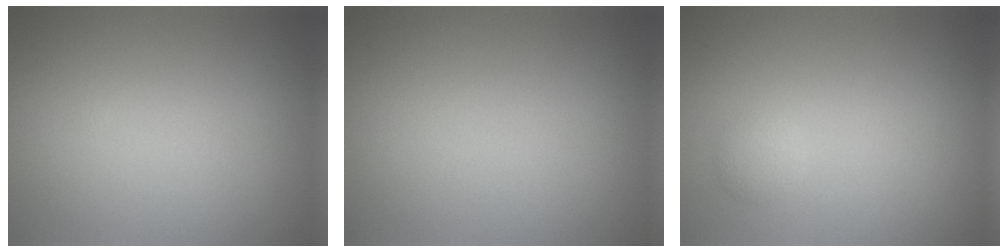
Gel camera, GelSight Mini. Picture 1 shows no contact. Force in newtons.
{"total": 0.0}
{"total": 1.1, "press": 1.1, "slide": 0.0}